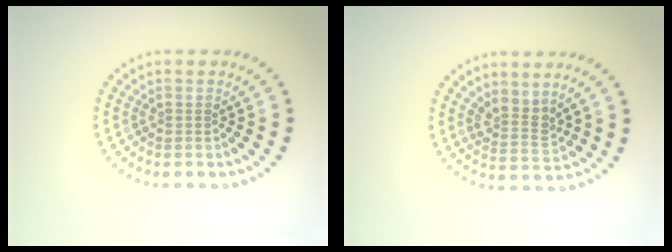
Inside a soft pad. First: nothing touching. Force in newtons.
{"total": 2.6, "press": 1.9, "slide": 1.7}